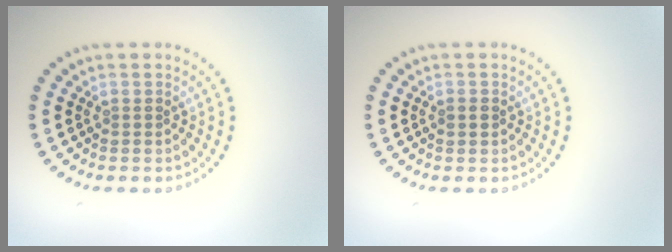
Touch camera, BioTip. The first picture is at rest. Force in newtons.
{"total": 1.1, "press": 1.1, "slide": 0.1}